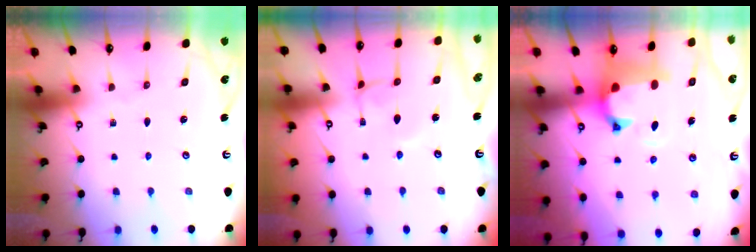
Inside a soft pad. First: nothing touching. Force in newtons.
{"total": 1.9, "press": 1.9, "slide": 0.3}
{"total": 1.6, "press": 0.9, "slide": 1.4}